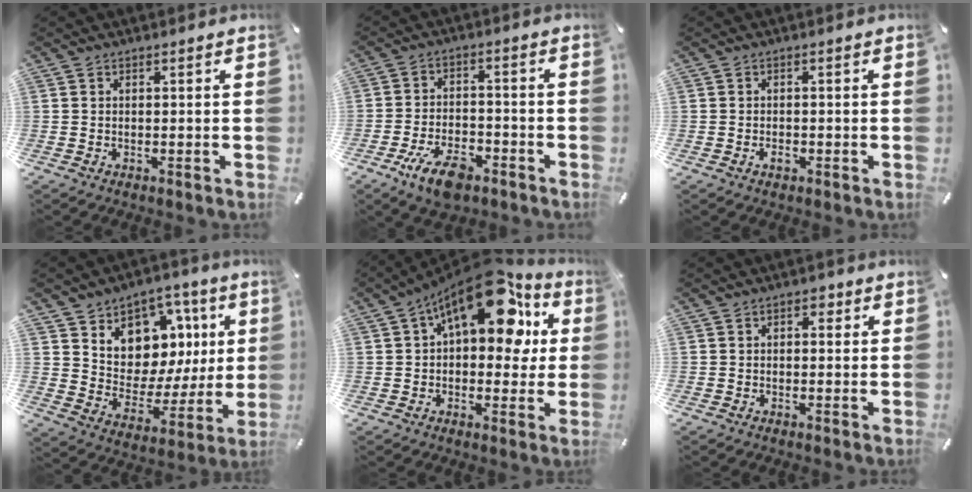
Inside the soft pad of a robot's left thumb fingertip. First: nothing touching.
{"total": 9.5, "force": [-5.7, 4.5, 6.1], "torque": [-0.118, 0.025, -0.101]}
{"total": 1.5, "force": [-0.8, 0.8, 1.0], "torque": [-0.019, 0.004, -0.015]}
{"total": 10.8, "force": [5.3, 8.9, 3.1], "torque": [-0.050, -0.072, 0.100]}
{"total": 20.3, "force": [9.2, 10.3, 14.9], "torque": [-0.215, -0.048, 0.154]}
{"total": 2.3, "force": [0.4, 1.7, 1.6], "torque": [-0.018, 0.005, 0.000]}